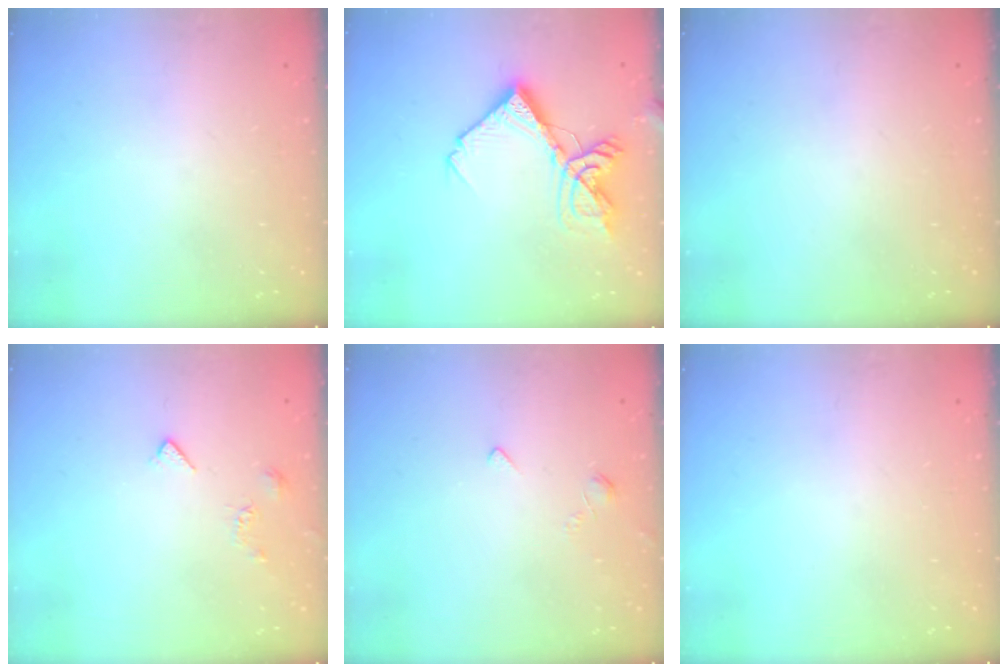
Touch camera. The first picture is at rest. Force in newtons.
{"total": 15.0, "press": 14.9, "slide": 1.7}
{"total": 0.0}
{"total": 4.2, "press": 4.1, "slide": 0.8}
{"total": 1.6, "press": 1.5, "slide": 0.5}
{"total": 0.0}